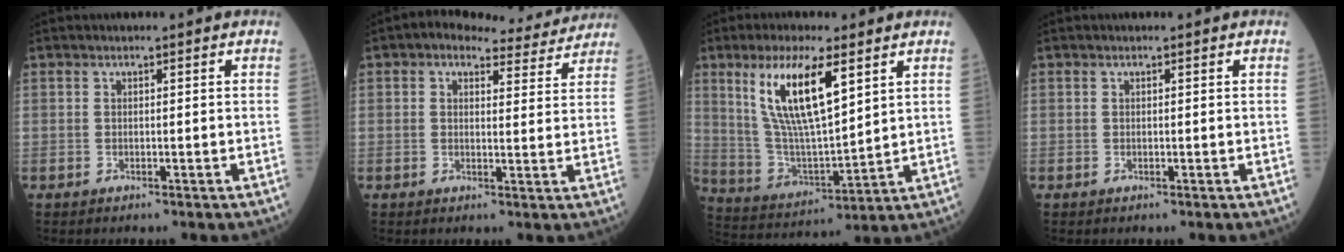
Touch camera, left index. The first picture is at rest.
{"total": 7.4, "force": [6.5, 2.7, 2.0], "torque": [-0.017, 0.015, 0.069]}
{"total": 13.3, "force": [6.4, 2.9, 11.2], "torque": [-0.230, 0.002, 0.128]}
{"total": 0.0}